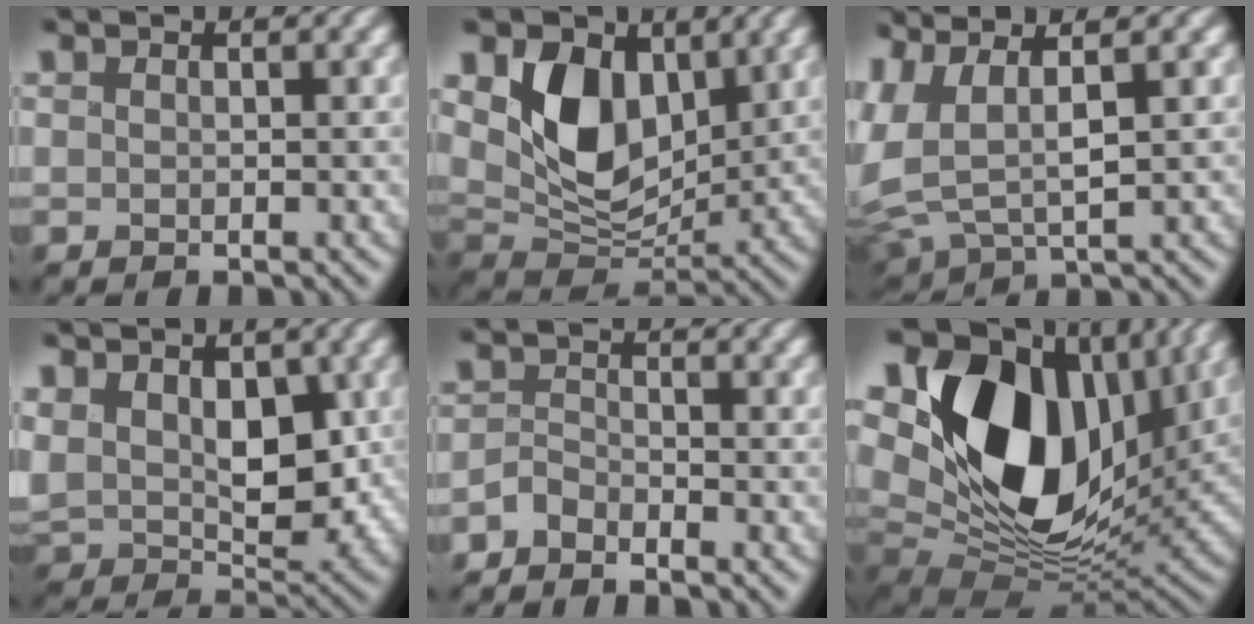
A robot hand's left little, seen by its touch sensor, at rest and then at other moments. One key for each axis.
{"total": 7.8, "fx": 2.3, "fy": 5.3, "fz": 5.3, "tx": -0.105, "ty": -0.016, "tz": 0.034}
{"total": 6.5, "fx": 1.1, "fy": 2.7, "fz": 5.8, "tx": -0.149, "ty": 0.006, "tz": 0.018}
{"total": 9.4, "fx": 1.4, "fy": 6.5, "fz": 6.7, "tx": -0.146, "ty": -0.015, "tz": 0.028}
{"total": 2.1, "fx": -2.0, "fy": 0.5, "fz": 0.3, "tx": -0.002, "ty": 0.007, "tz": -0.048}
{"total": 19.1, "fx": 5.6, "fy": 12.6, "fz": 13.2, "tx": -0.249, "ty": 0.009, "tz": 0.095}